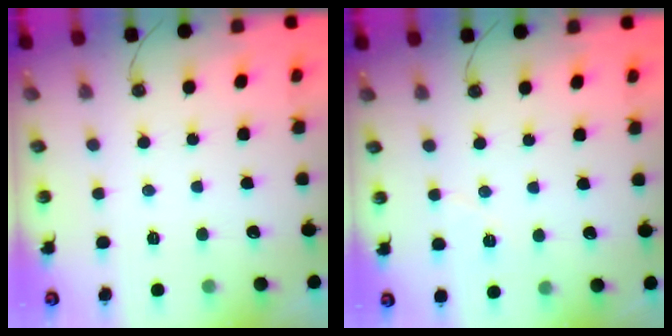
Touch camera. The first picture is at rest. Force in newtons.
{"total": 4.6, "press": 4.2, "slide": 1.8}